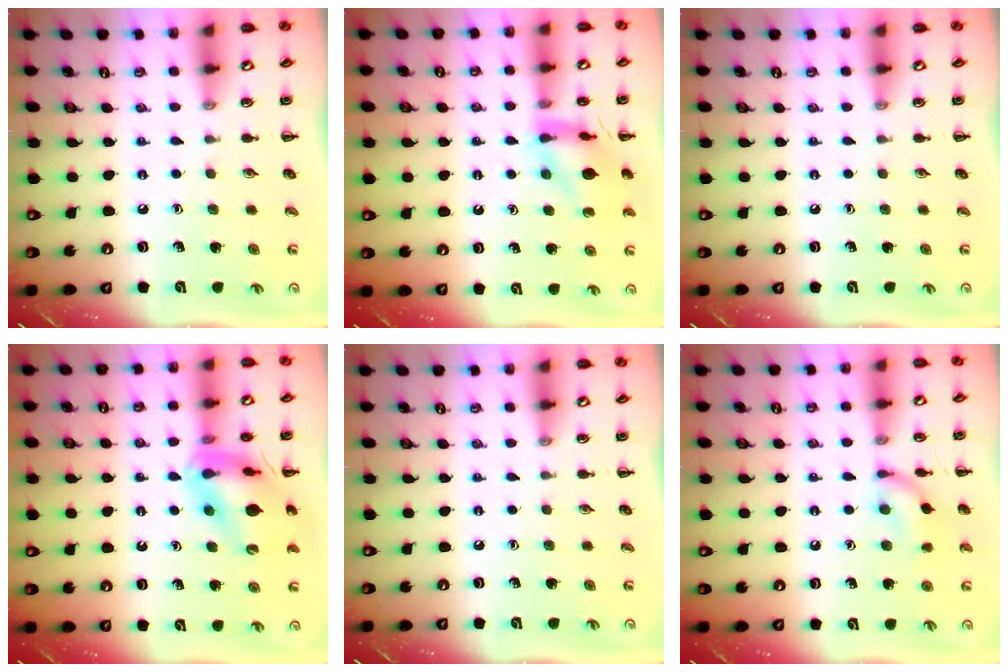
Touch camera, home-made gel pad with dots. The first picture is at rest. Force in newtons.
{"total": 14.0, "press": 13.9, "slide": 1.4}
{"total": 0.0}
{"total": 15.5, "press": 15.4, "slide": 2.3}
{"total": 0.0}
{"total": 10.0, "press": 10.0, "slide": 0.5}